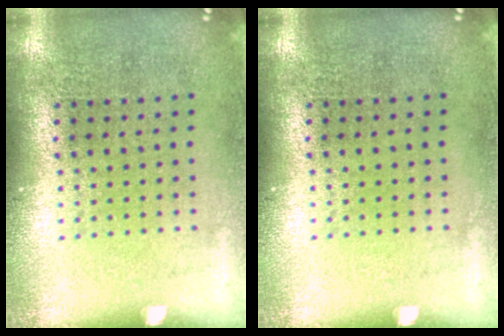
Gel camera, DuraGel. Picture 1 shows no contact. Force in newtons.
{"total": 0.0}